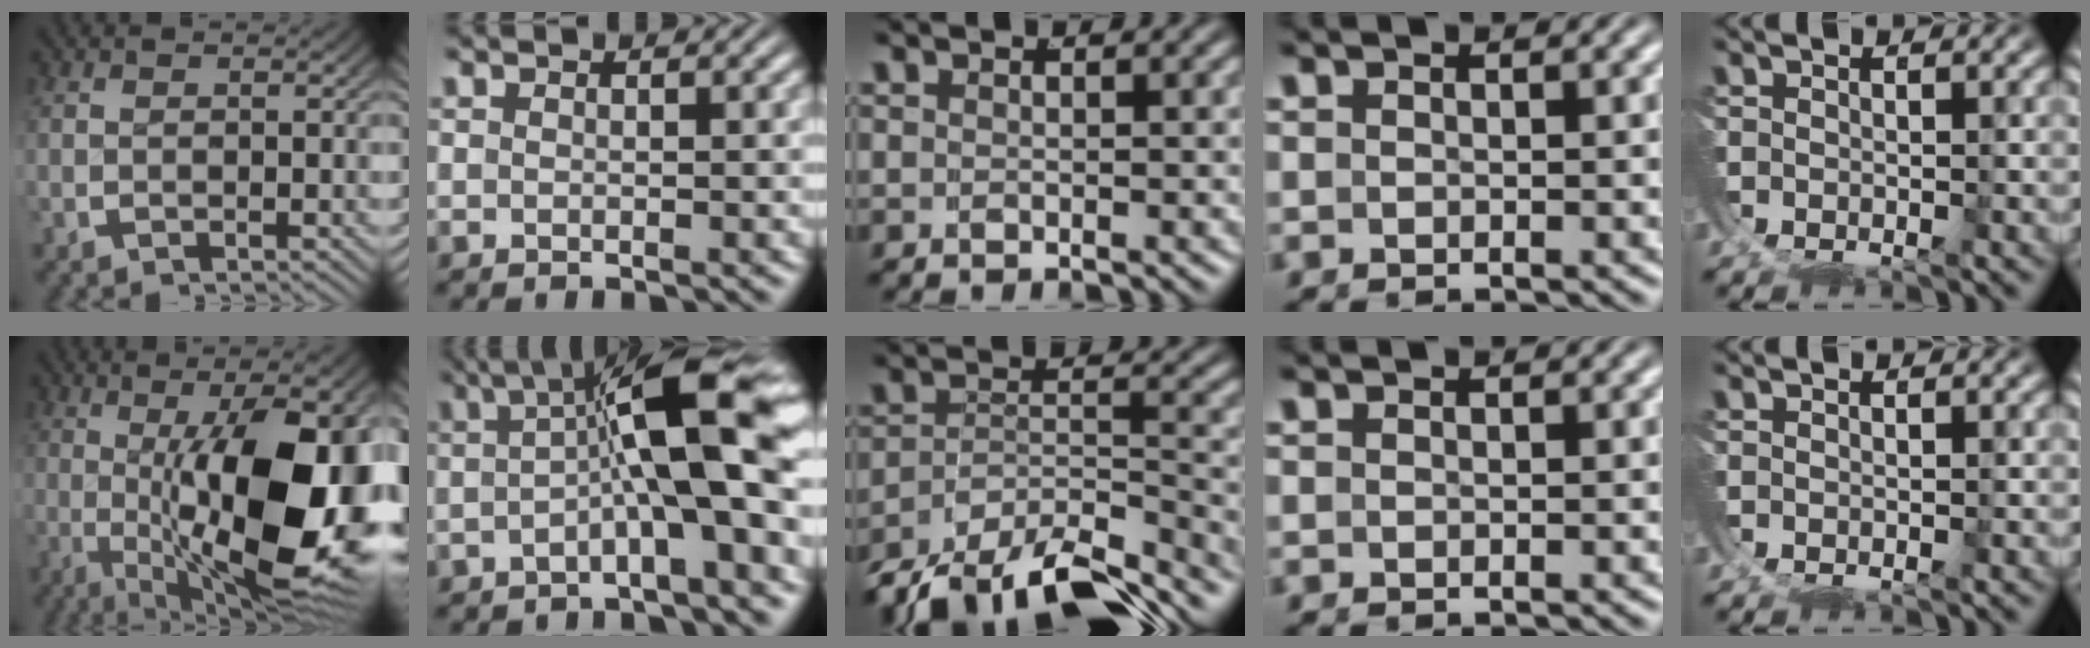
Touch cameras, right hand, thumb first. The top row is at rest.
{"thumb": {"total": 23.2, "force": [-2.9, 11.3, 20.1], "torque": [-0.302, -0.037, -0.017]}, "index": {"total": 9.8, "force": [1.6, 2.2, 9.5], "torque": [-0.129, 0.018, 0.023]}, "middle": {"total": 11.6, "force": [-8.8, 5.0, 5.6], "torque": [-0.075, -0.025, -0.133]}}